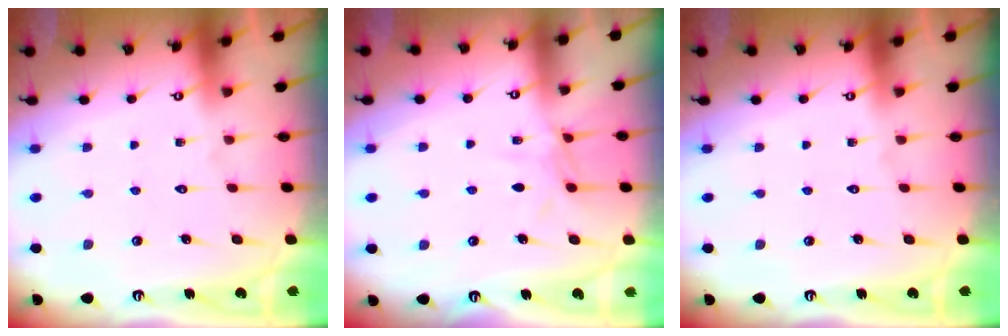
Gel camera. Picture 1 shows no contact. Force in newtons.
{"total": 6.1, "press": 6.1, "slide": 0.6}
{"total": 0.0}